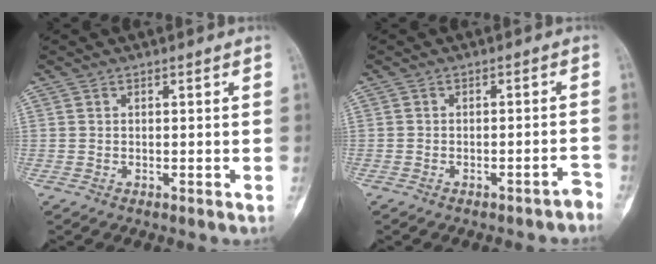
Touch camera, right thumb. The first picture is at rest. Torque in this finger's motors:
{"motor_torque": [0.79, 0.39, -0.03, -0.42, 0.04]}